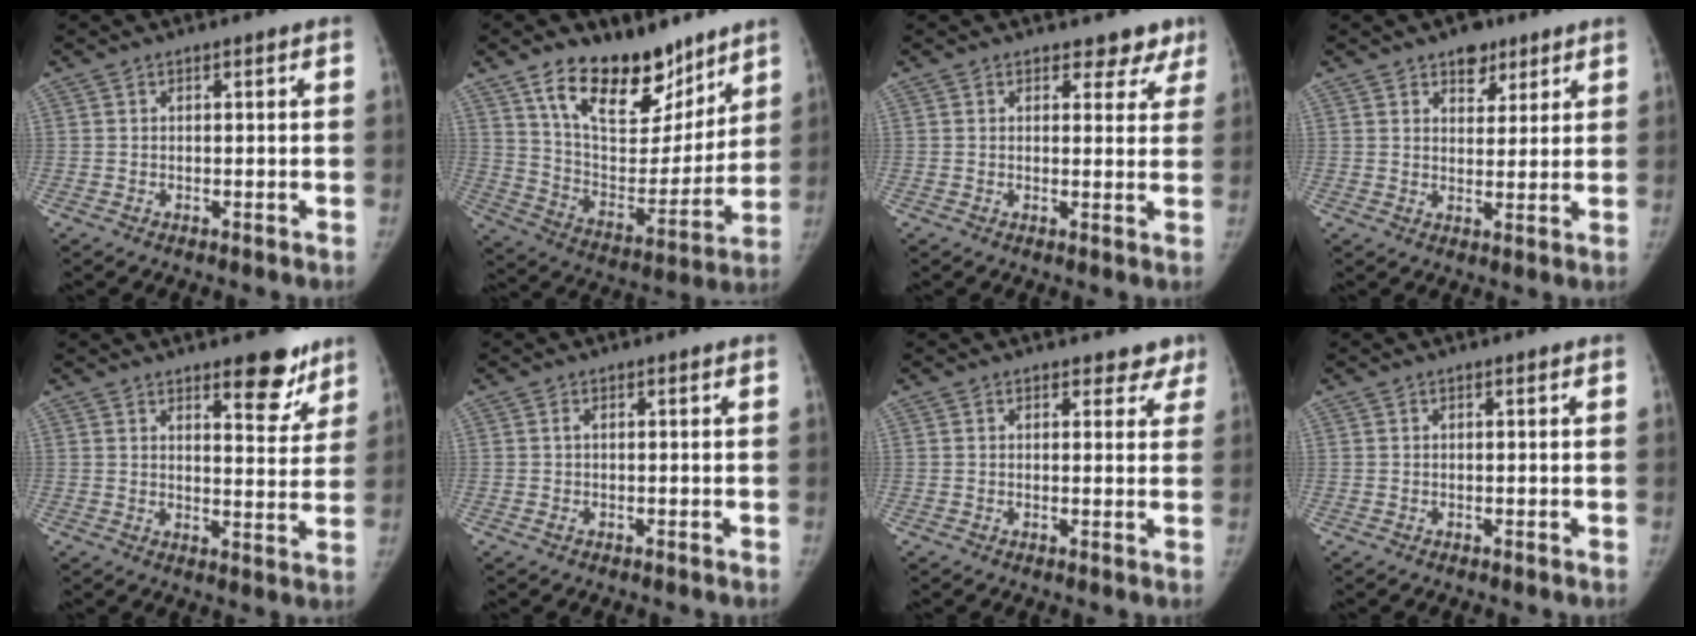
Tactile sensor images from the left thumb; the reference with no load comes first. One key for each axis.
{"total": 20.7, "fx": 13.8, "fy": 10.5, "fz": 11.2, "tx": -0.132, "ty": -0.079, "tz": 0.238}
{"total": 4.6, "fx": 3.7, "fy": 2.6, "fz": 0.4, "tx": 0.031, "ty": -0.022, "tz": 0.029}
{"total": 5.7, "fx": 3.7, "fy": 3.6, "fz": 2.4, "tx": -0.002, "ty": -0.019, "tz": 0.055}
{"total": 8.7, "fx": 6.1, "fy": 3.2, "fz": 5.2, "tx": -0.034, "ty": -0.041, "tz": 0.083}
{"total": 0.9, "fx": -0.2, "fy": 0.4, "fz": 0.7, "tx": -0.025, "ty": 0.005, "tz": -0.002}
{"total": 3.8, "fx": 3.2, "fy": 2.1, "fz": 0.1, "tx": 0.038, "ty": -0.016, "tz": 0.019}
{"total": 0.0}